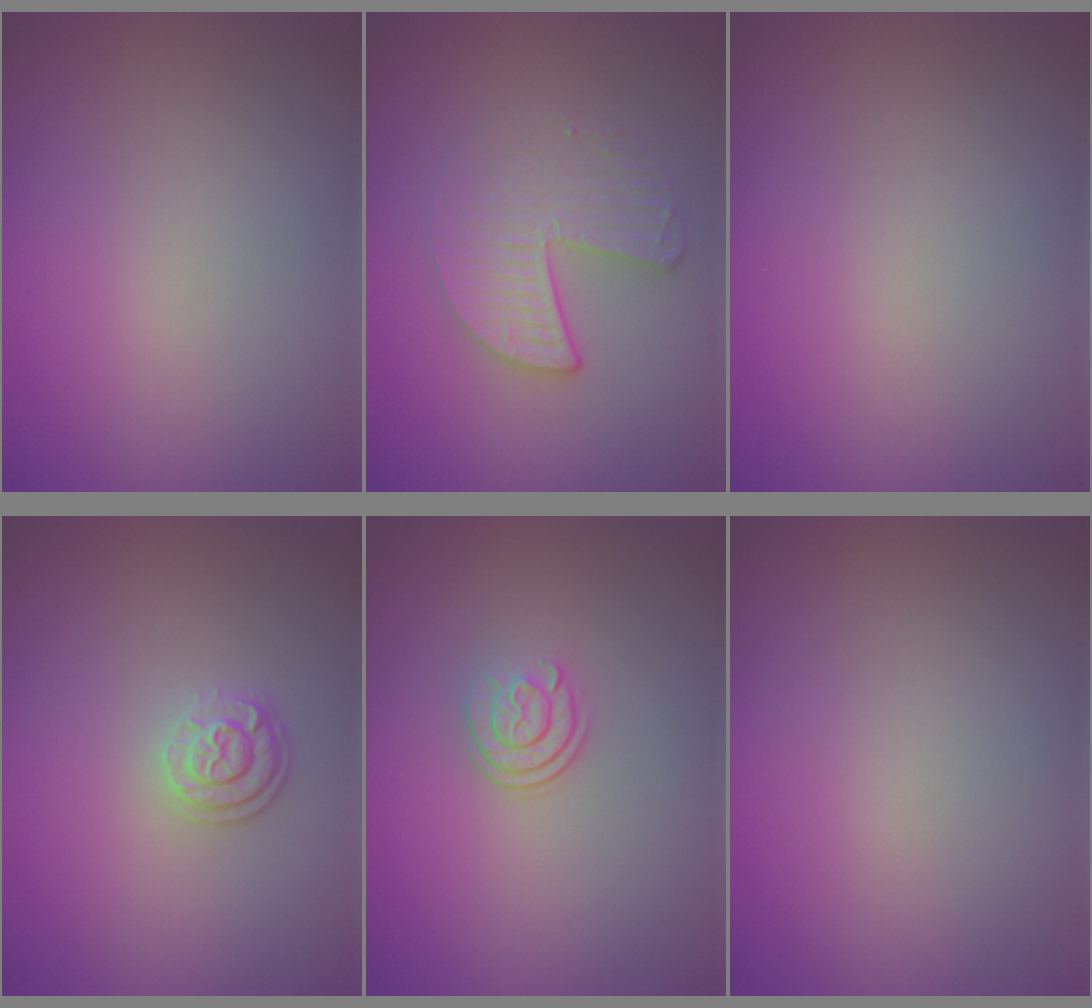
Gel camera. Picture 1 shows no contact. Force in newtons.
{"total": 3.6, "press": 2.7, "slide": 2.4}
{"total": 0.0}
{"total": 2.5, "press": 1.9, "slide": 1.6}
{"total": 2.4, "press": 1.8, "slide": 1.6}
{"total": 0.0}